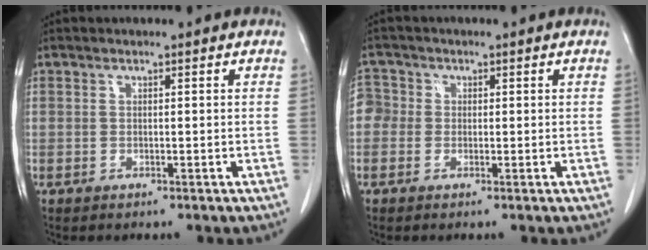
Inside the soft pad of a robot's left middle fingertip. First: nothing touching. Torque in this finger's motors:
{"motor_torque": [0.12, -0.05, -0.11, -0.03]}